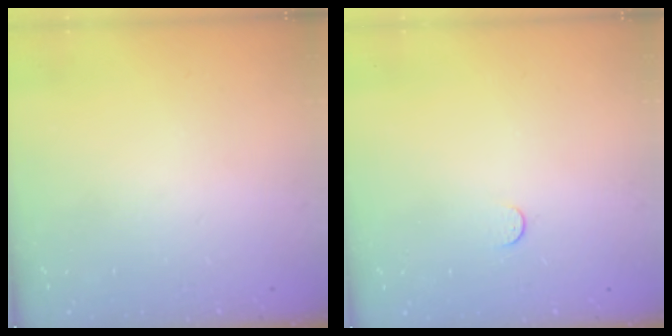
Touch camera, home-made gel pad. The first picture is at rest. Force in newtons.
{"total": 3.0, "press": 3.0, "slide": 0.3}